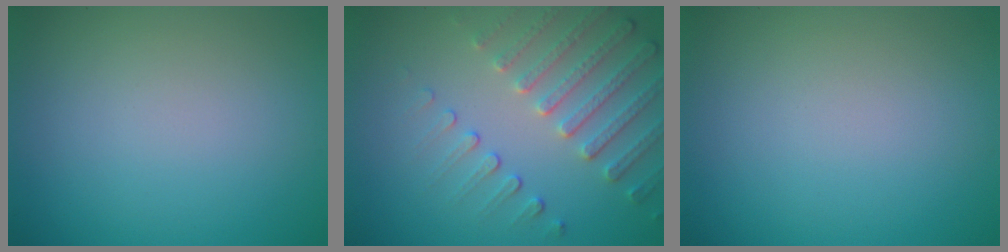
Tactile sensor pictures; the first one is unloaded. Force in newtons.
{"total": 4.7, "press": 3.6, "slide": 2.9}
{"total": 0.0}